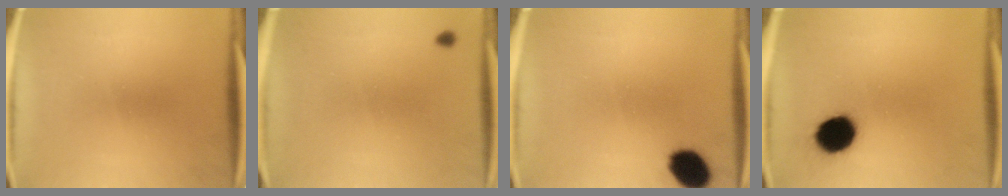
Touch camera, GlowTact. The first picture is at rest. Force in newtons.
{"total": 0.8}
{"total": 8.8}
{"total": 10.5}